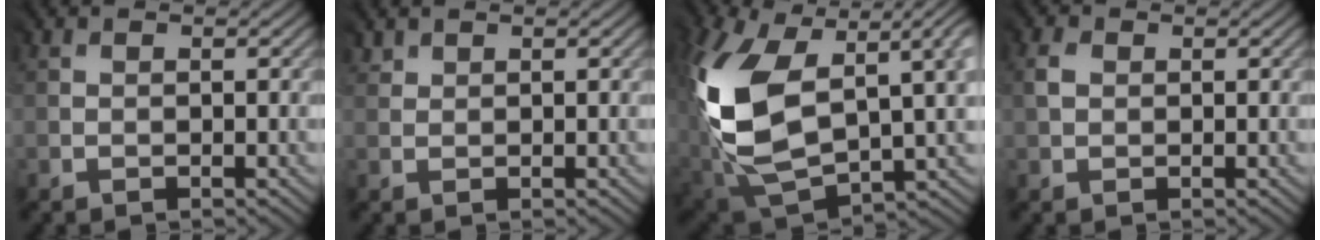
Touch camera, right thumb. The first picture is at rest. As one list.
[{"total": 2.1, "force": [2.0, 0.7, 0.0], "torque": [-0.008, 0.000, 0.037]}, {"total": 15.3, "force": [2.3, 9.0, 12.2], "torque": [-0.310, -0.026, 0.051]}, {"total": 1.7, "force": [0.6, 1.5, 0.7], "torque": [-0.023, 0.000, 0.007]}]